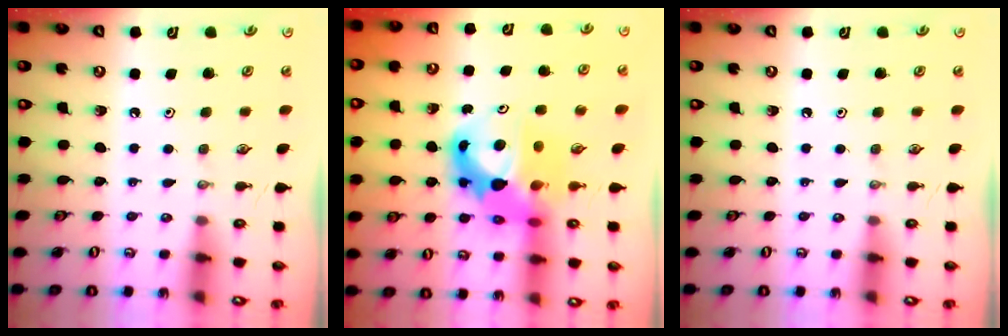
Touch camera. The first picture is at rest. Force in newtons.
{"total": 11.9, "press": 11.9, "slide": 0.9}
{"total": 0.0}